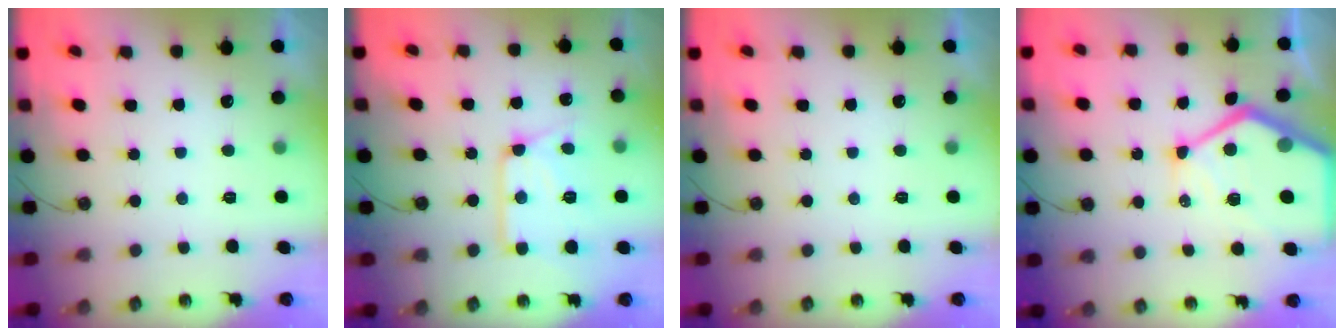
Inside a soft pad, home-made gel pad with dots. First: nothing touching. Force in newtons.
{"total": 13.5, "press": 13.4, "slide": 1.4}
{"total": 0.0}
{"total": 20.7, "press": 20.6, "slide": 2.3}